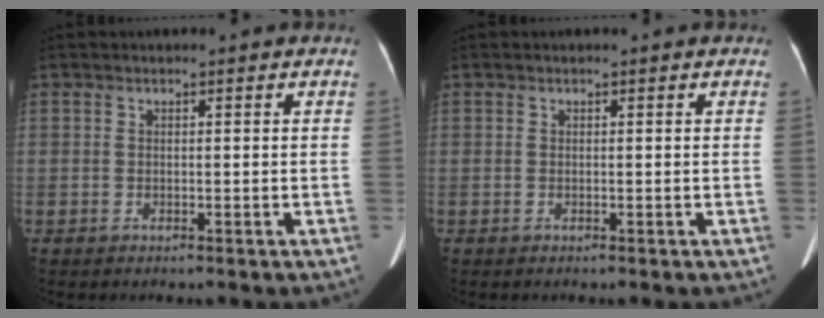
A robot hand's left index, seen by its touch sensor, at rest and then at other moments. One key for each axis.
{"total": 0.0}